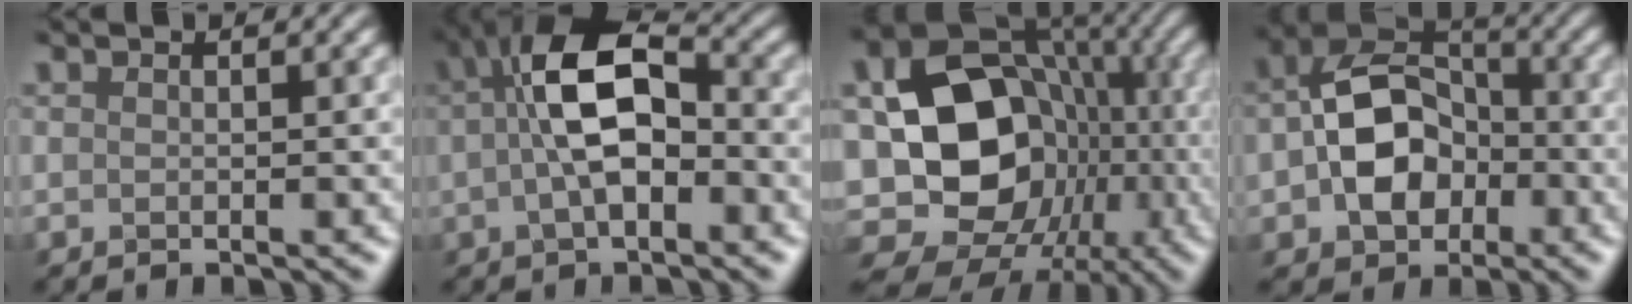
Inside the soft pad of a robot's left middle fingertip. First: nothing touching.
{"total": 5.7, "force": [-0.7, 2.5, 5.1], "torque": [-0.127, 0.018, -0.001]}
{"total": 14.4, "force": [-3.6, 12.0, 7.3], "torque": [-0.140, -0.012, -0.035]}
{"total": 6.5, "force": [-1.7, 4.9, 3.8], "torque": [-0.092, 0.004, -0.018]}